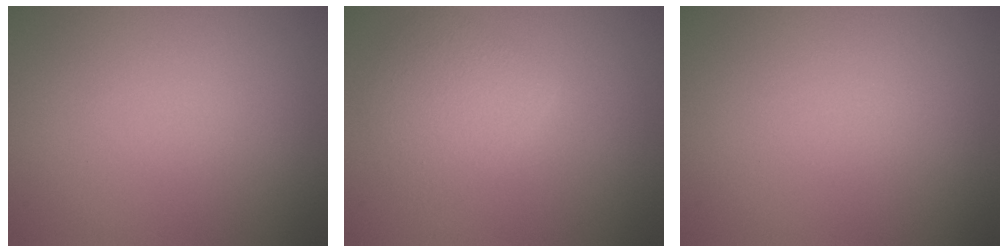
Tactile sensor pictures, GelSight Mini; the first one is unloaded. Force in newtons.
{"total": 2.9, "press": 2.9, "slide": 0.0}
{"total": 0.0}